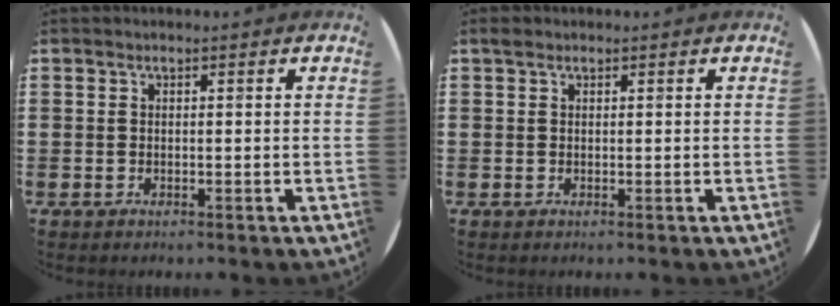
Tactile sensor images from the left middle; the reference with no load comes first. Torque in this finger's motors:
{"motor_torque": [0.24, -0.11, -0.01, 0.00]}